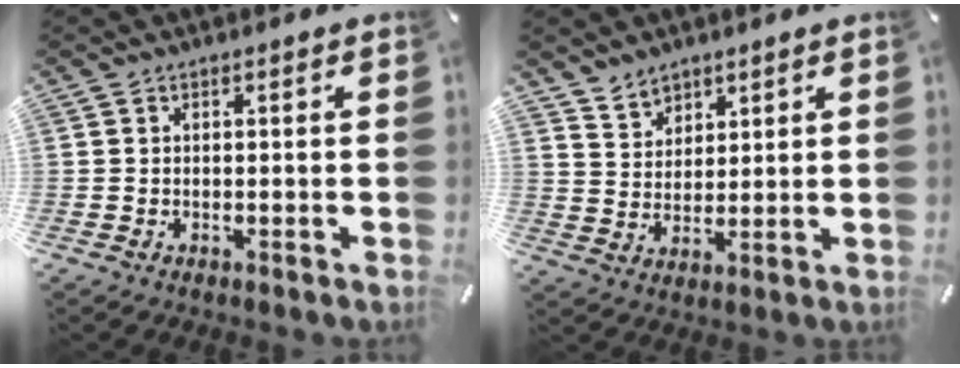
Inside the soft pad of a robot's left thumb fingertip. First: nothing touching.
{"total": 5.7, "force": [4.2, 3.9, -0.3], "torque": [-0.009, -0.021, 0.081]}